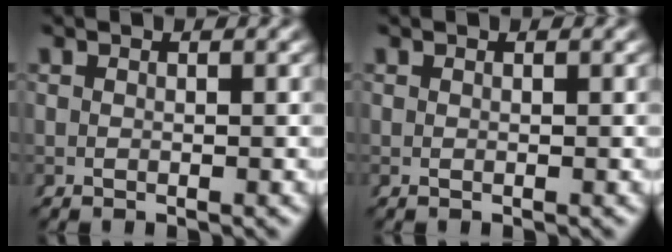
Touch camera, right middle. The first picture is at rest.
{"total": 0.0}